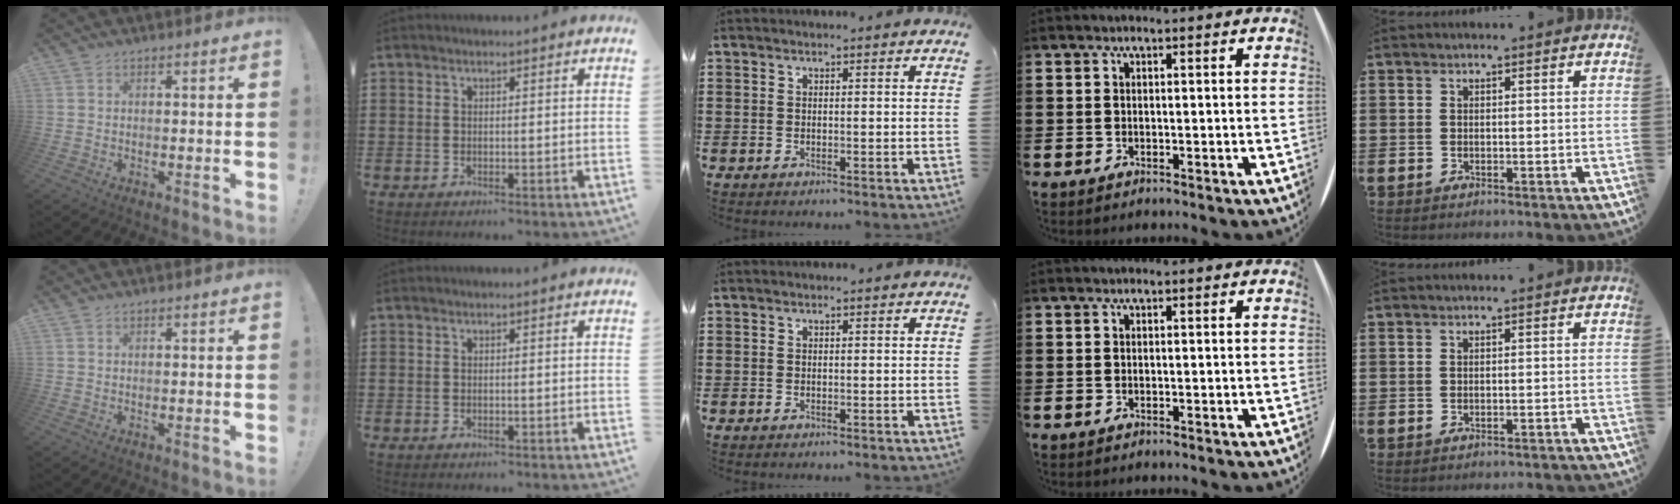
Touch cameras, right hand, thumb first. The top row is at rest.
{"little": {"total": 0.6, "force": [-0.6, -0.1, 0.1], "torque": [-0.002, -0.001, -0.012]}}